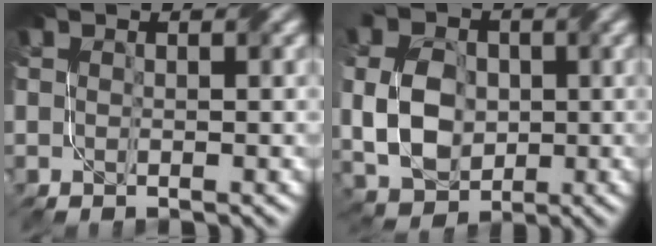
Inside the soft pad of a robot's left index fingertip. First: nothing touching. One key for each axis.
{"total": 8.2, "fx": -0.9, "fy": 6.0, "fz": 5.4, "tx": -0.115, "ty": 0.000, "tz": -0.027}